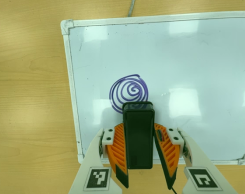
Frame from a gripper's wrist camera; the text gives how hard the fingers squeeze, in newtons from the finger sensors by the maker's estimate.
{"total": 5.9, "left": 5.1, "right": 6.8}